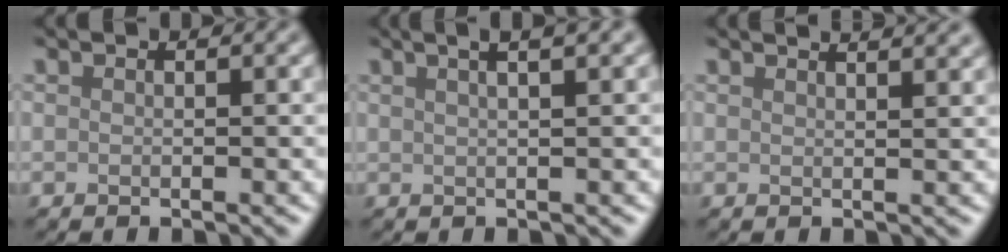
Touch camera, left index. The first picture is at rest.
{"total": 5.6, "force": [3.2, 2.2, 4.0], "torque": [-0.025, 0.041, 0.012]}
{"total": 5.3, "force": [3.9, 2.3, 2.9], "torque": [-0.006, 0.040, 0.015]}